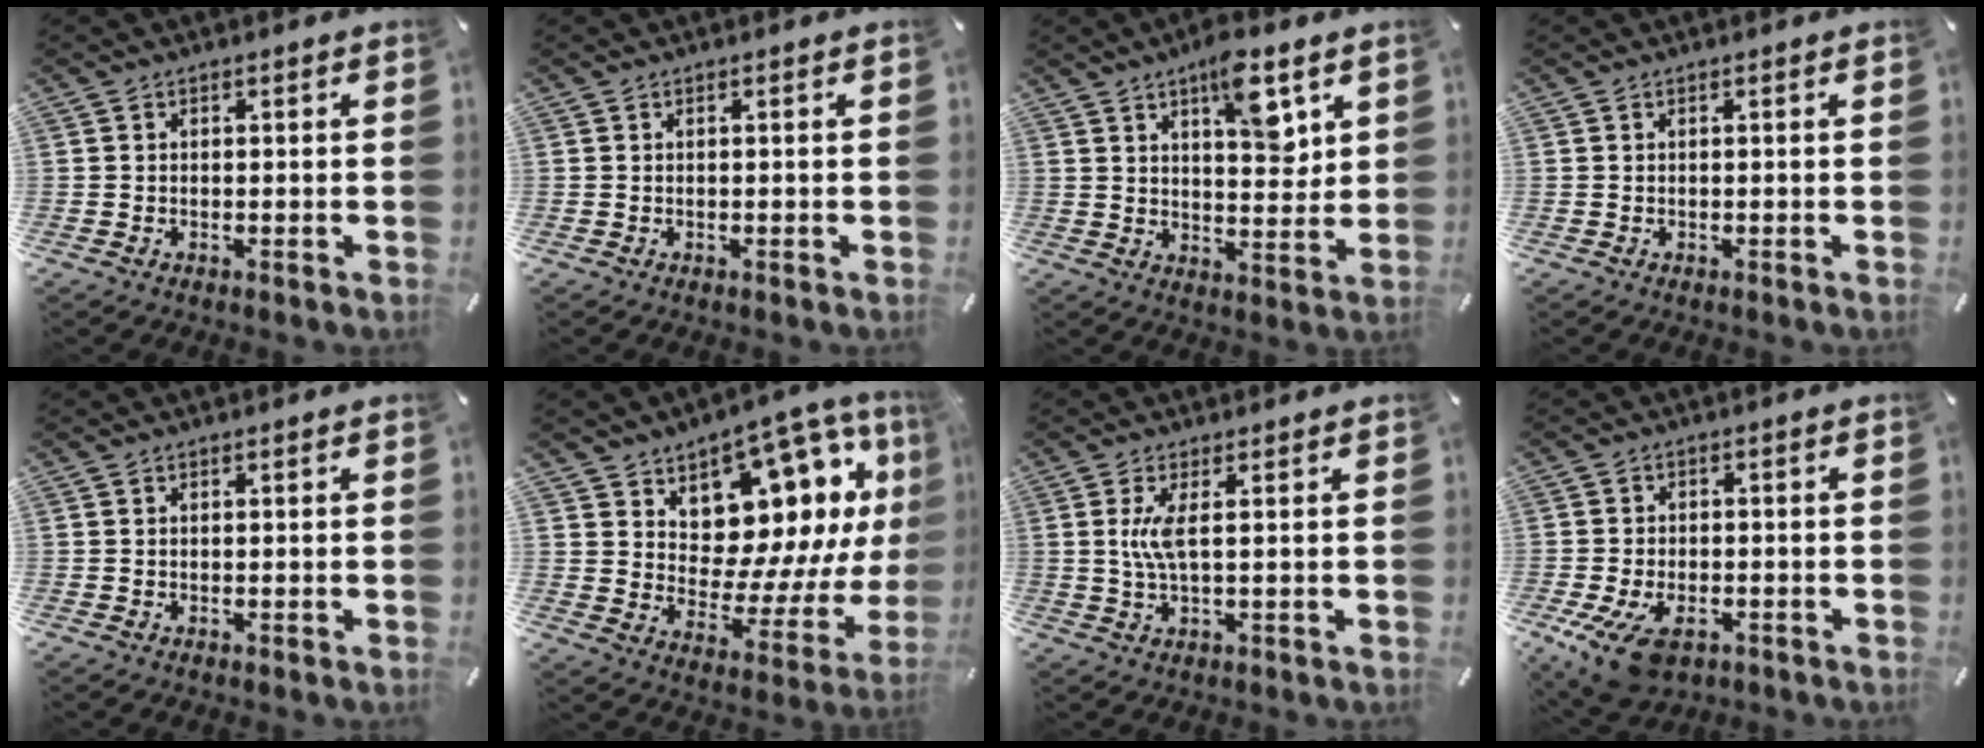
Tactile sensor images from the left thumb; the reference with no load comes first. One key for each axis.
{"total": 0.0}
{"total": 10.8, "fx": 6.0, "fy": 4.6, "fz": 7.7, "tx": -0.099, "ty": -0.033, "tz": 0.097}
{"total": 0.0}
{"total": 0.0}
{"total": 13.8, "fx": 8.7, "fy": 8.7, "fz": 6.2, "tx": -0.083, "ty": -0.102, "tz": 0.152}
{"total": 5.0, "fx": 0.9, "fy": 1.1, "fz": 4.9, "tx": -0.110, "ty": -0.008, "tz": 0.010}
{"total": 9.9, "fx": -4.9, "fy": 5.9, "fz": 6.3, "tx": -0.144, "ty": 0.010, "tz": -0.087}